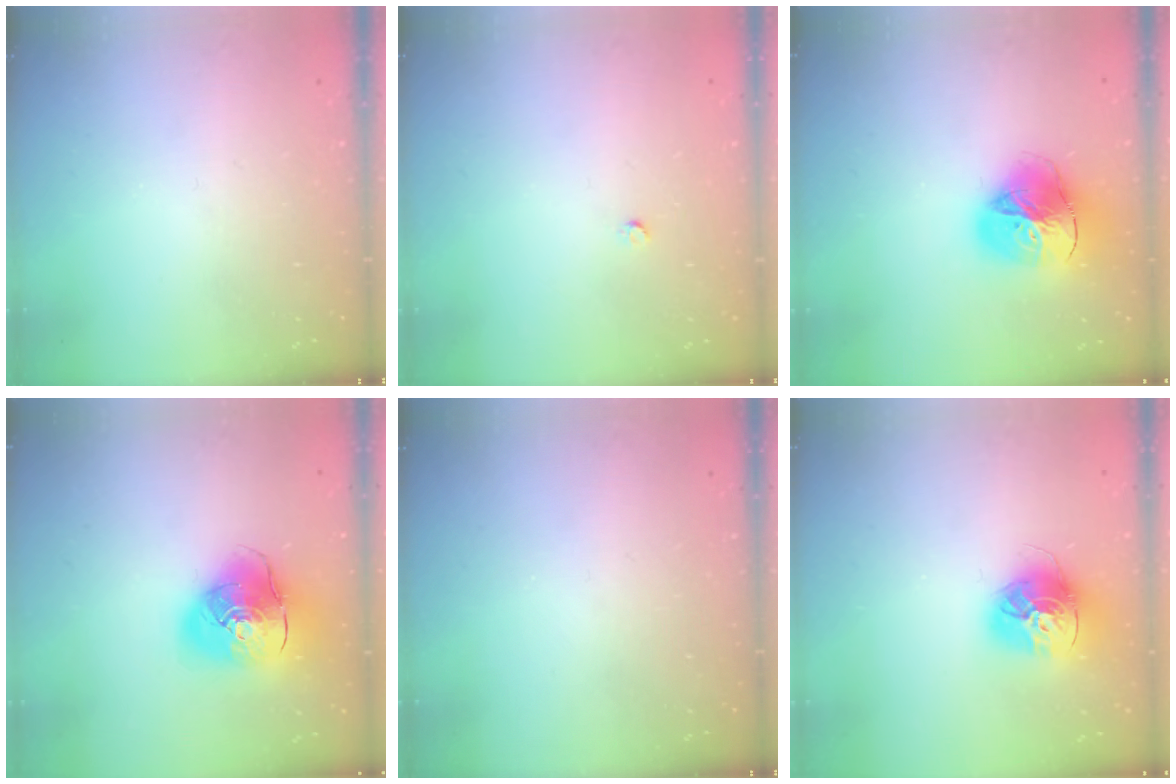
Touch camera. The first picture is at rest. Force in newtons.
{"total": 2.2, "press": 2.2, "slide": 0.3}
{"total": 19.8, "press": 19.6, "slide": 2.3}
{"total": 17.0, "press": 16.8, "slide": 2.6}
{"total": 0.0}
{"total": 15.9, "press": 15.8, "slide": 1.4}